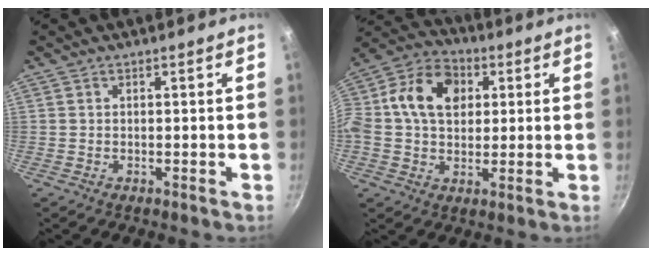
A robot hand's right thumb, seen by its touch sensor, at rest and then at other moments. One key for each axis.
{"total": 15.6, "fx": 2.9, "fy": 11.5, "fz": 10.2, "tx": -0.161, "ty": 0.023, "tz": 0.029}